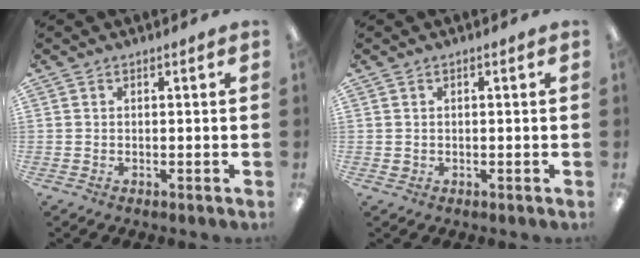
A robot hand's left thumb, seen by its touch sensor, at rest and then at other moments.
{"total": 0.7, "force": [0.2, 0.7, 0.2], "torque": [-0.004, 0.006, 0.002]}